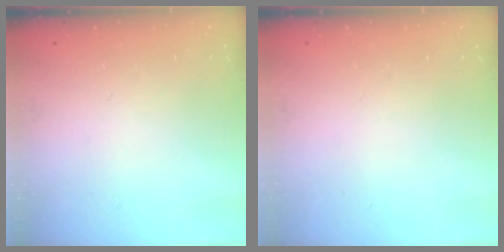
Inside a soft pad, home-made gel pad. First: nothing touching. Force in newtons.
{"total": 0.0}